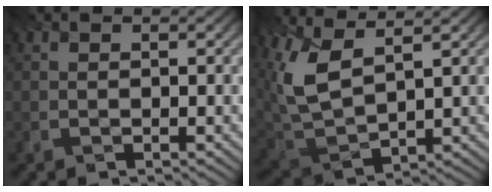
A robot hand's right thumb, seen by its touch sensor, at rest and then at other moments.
{"total": 9.2, "force": [4.0, 4.0, 7.2], "torque": [-0.193, 0.008, 0.083]}